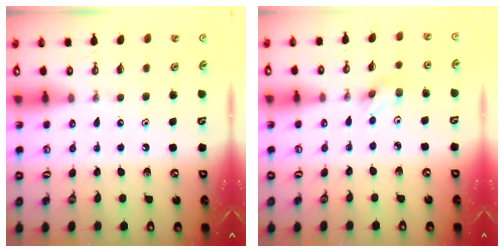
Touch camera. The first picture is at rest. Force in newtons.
{"total": 3.9, "press": 3.8, "slide": 0.8}